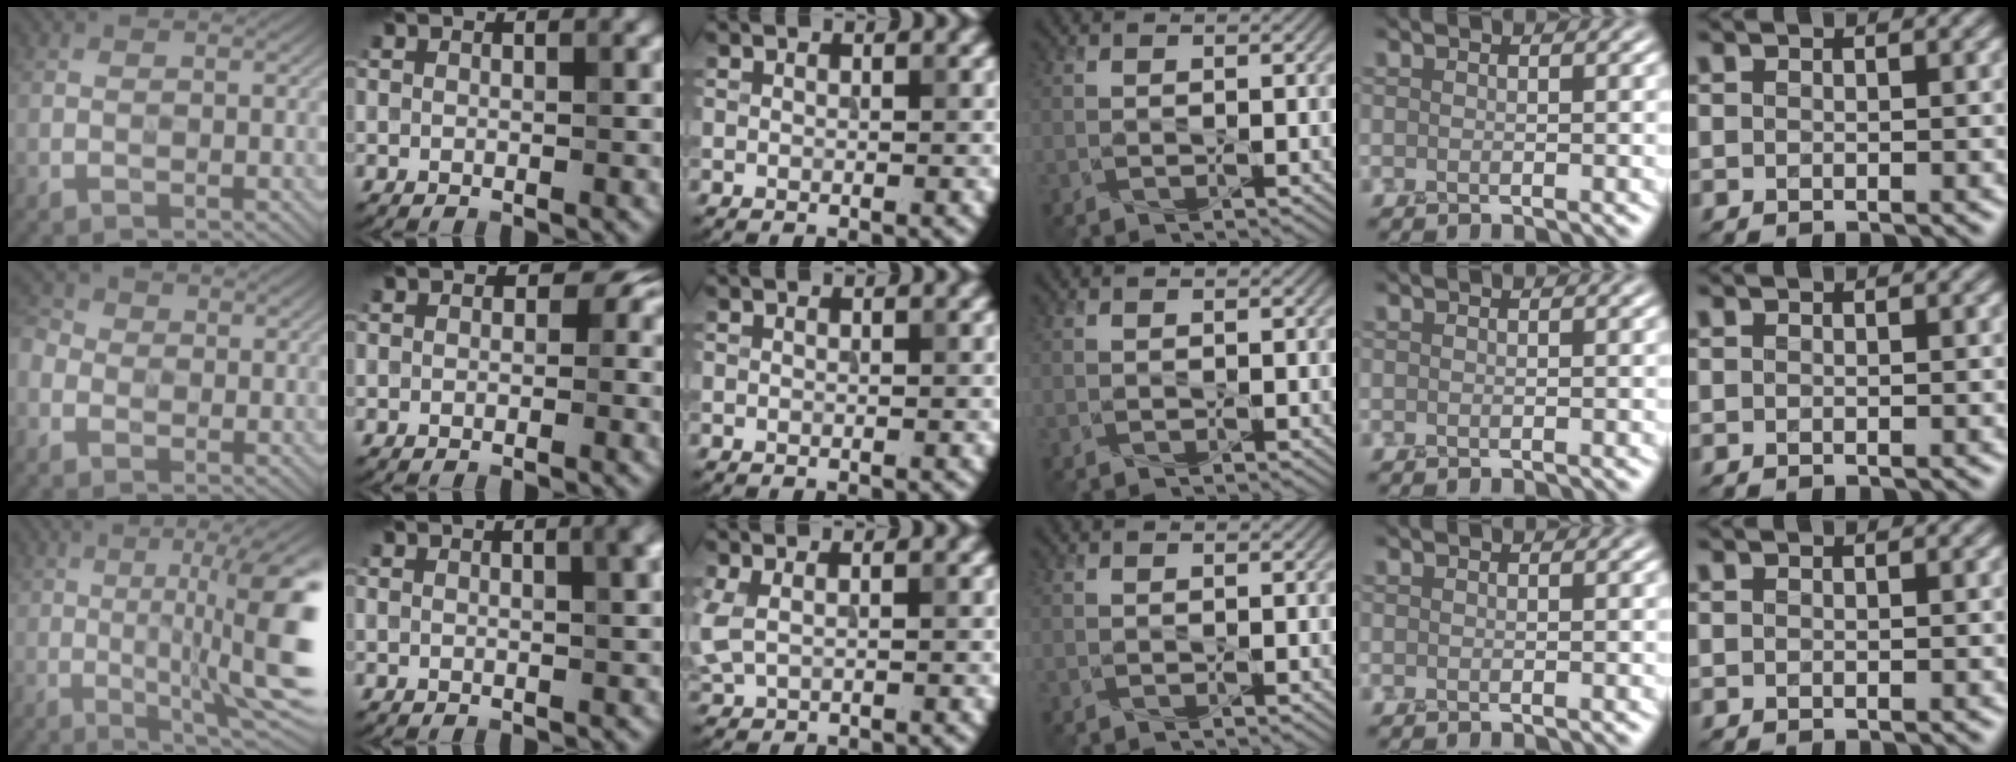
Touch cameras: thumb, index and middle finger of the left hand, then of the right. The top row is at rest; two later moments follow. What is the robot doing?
{"motion": "press", "object": "grip strengthener"}